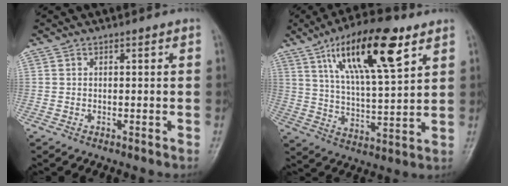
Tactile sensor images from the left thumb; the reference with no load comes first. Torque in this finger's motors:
{"motor_torque": [0.94, 0.40, 1.98, -0.79, 0.45]}